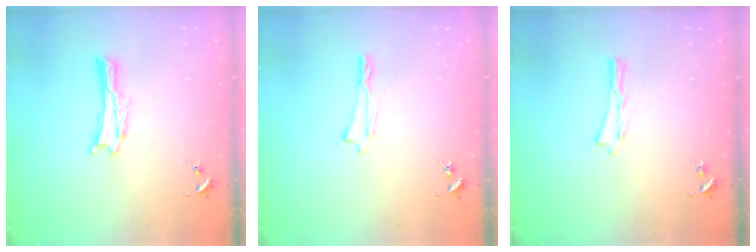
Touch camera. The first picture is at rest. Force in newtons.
{"total": 0.0}
{"total": 0.0}